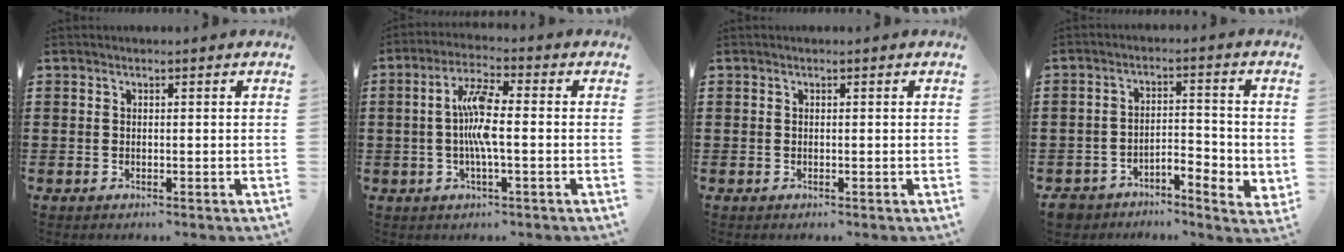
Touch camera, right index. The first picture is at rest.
{"total": 6.2, "force": [-0.3, 1.1, 6.1], "torque": [-0.127, 0.000, -0.014]}
{"total": 0.0}
{"total": 4.4, "force": [-3.5, 1.5, 2.2], "torque": [-0.045, 0.006, -0.069]}